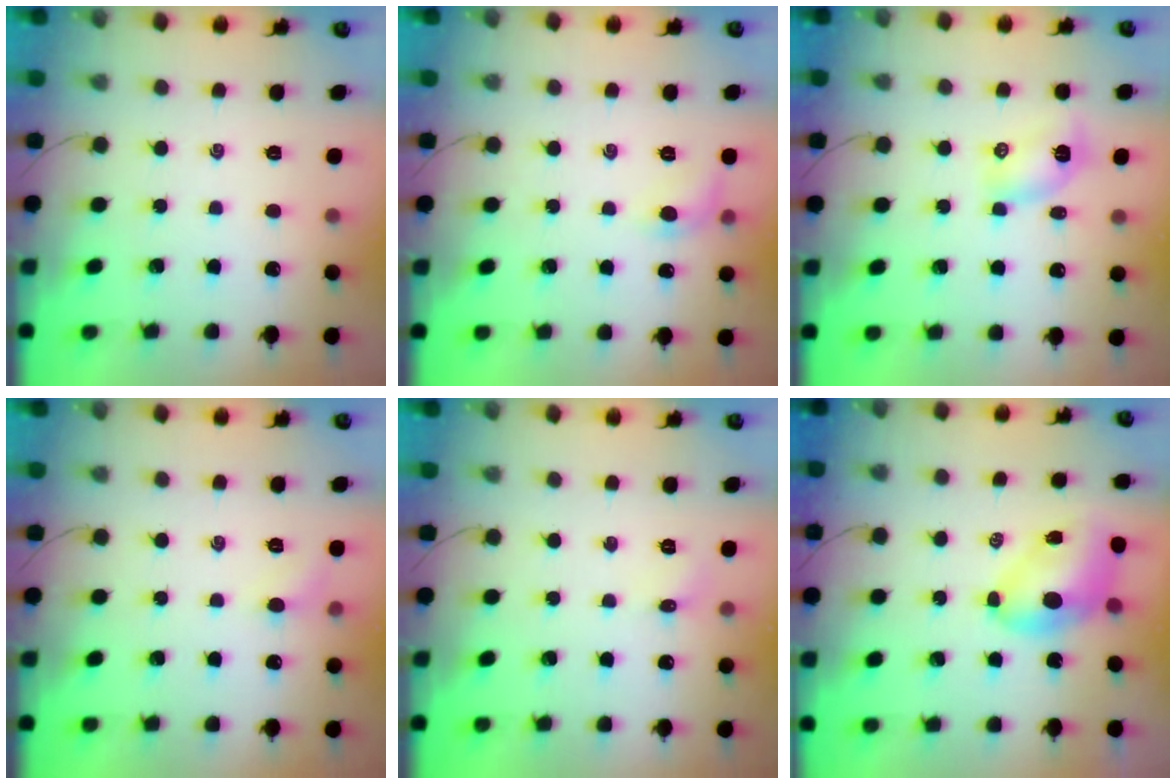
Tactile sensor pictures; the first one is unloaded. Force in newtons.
{"total": 6.6, "press": 6.5, "slide": 1.5}
{"total": 5.2, "press": 5.0, "slide": 1.6}
{"total": 4.4, "press": 4.1, "slide": 1.4}
{"total": 4.2, "press": 3.9, "slide": 1.5}
{"total": 7.0, "press": 6.9, "slide": 1.2}